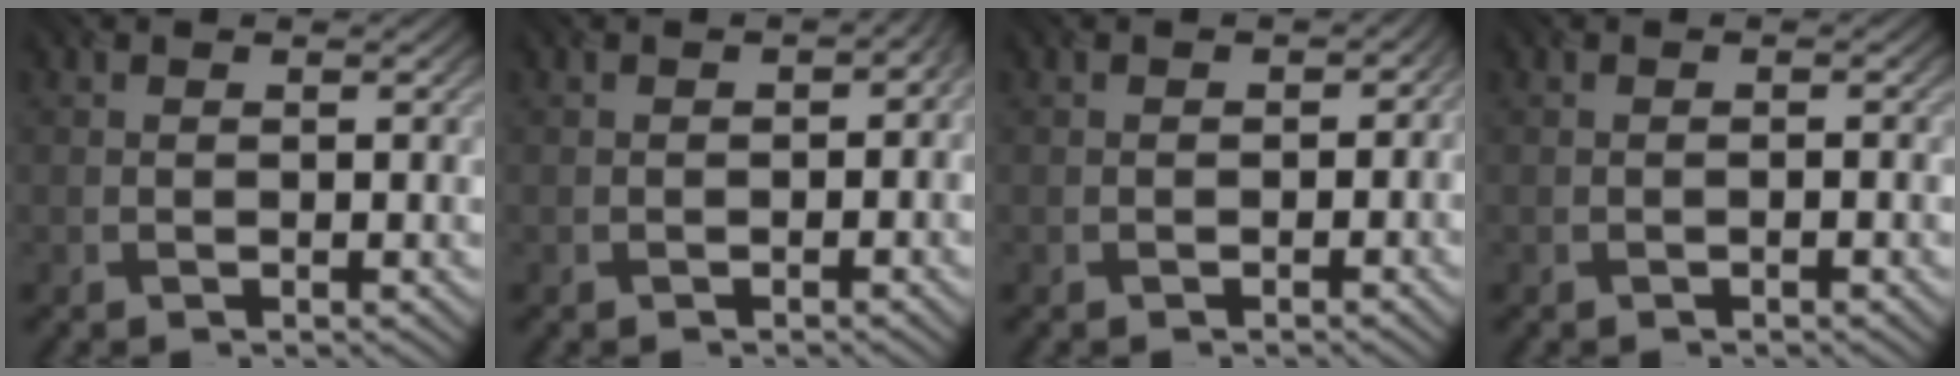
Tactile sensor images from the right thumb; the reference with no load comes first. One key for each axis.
{"total": 2.4, "fx": -0.4, "fy": 1.7, "fz": 1.7, "tx": -0.019, "ty": -0.011, "tz": -0.005}
{"total": 1.3, "fx": -0.4, "fy": 1.2, "fz": 0.5, "tx": -0.005, "ty": -0.010, "tz": -0.005}
{"total": 0.6, "fx": -0.4, "fy": 0.1, "fz": 0.4, "tx": -0.006, "ty": 0.002, "tz": -0.005}